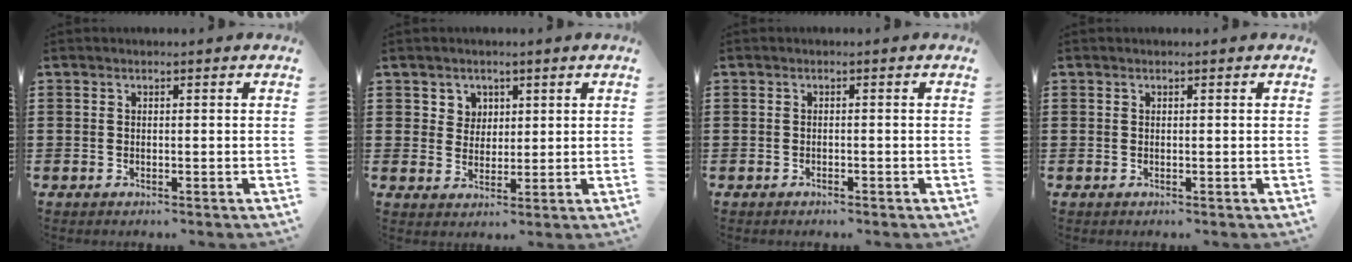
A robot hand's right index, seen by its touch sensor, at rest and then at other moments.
{"total": 3.3, "force": [1.7, 2.9, 0.2], "torque": [-0.012, 0.008, 0.028]}
{"total": 0.6, "force": [-0.6, 0.0, 0.2], "torque": [-0.006, -0.004, -0.012]}
{"total": 0.0}